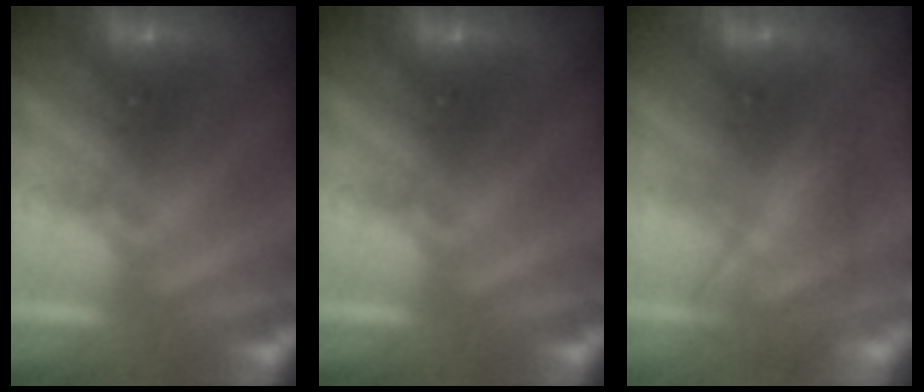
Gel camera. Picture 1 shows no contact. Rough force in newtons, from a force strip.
{"total": 0.0}
{"total": 3.9}